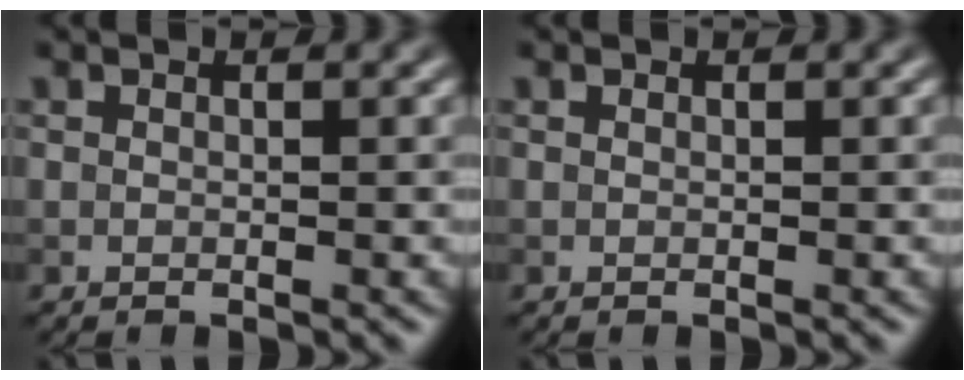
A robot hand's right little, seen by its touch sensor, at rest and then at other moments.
{"total": 0.0}